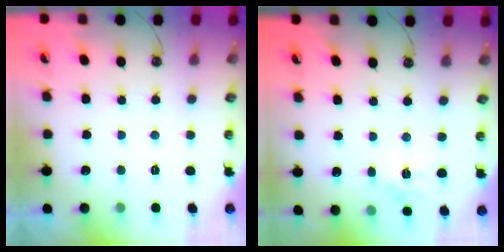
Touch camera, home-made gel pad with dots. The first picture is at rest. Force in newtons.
{"total": 4.9, "press": 4.8, "slide": 0.3}